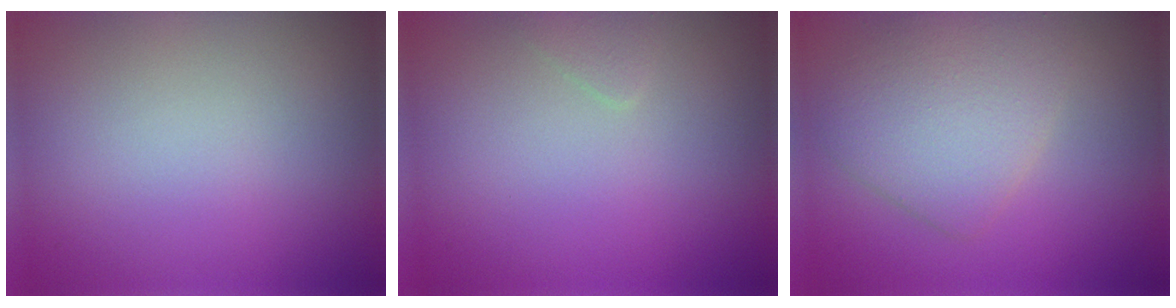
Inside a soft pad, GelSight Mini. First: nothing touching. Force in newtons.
{"total": 0.6, "press": 0.6, "slide": 0.0}
{"total": 4.9, "press": 4.9, "slide": 0.2}